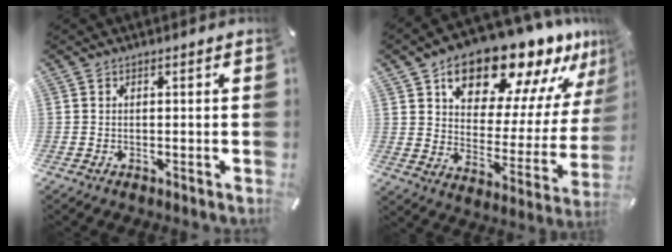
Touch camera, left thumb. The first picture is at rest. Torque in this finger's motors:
{"motor_torque": [1.69, 1.03, 2.05, -0.65, 0.16]}